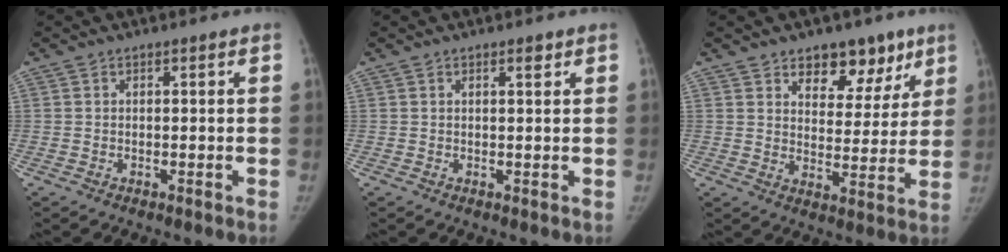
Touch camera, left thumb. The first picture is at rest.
{"total": 1.2, "force": [0.7, 0.4, 0.9], "torque": [-0.010, -0.003, 0.012]}
{"total": 10.9, "force": [7.0, 6.5, 5.3], "torque": [-0.024, -0.036, 0.102]}